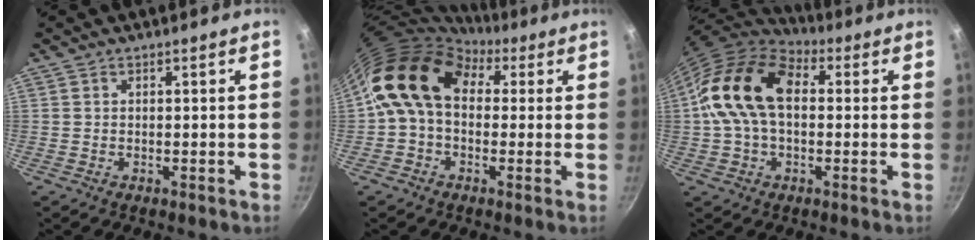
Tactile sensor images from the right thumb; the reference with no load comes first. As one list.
[{"total": 14.0, "force": [3.4, 10.1, 9.1], "torque": [-0.129, 0.019, 0.037]}, {"total": 16.9, "force": [1.7, 11.1, 12.6], "torque": [-0.211, 0.033, 0.013]}]